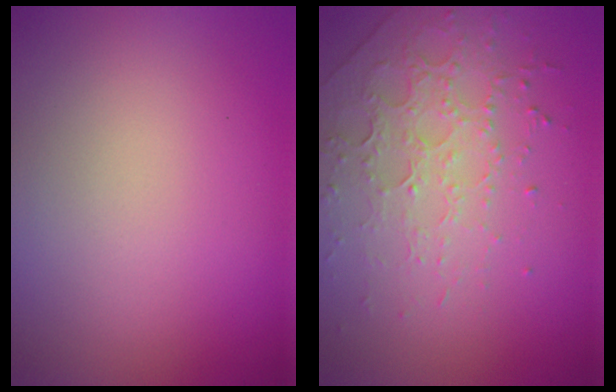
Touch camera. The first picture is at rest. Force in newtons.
{"total": 4.4, "press": 3.0, "slide": 3.2}